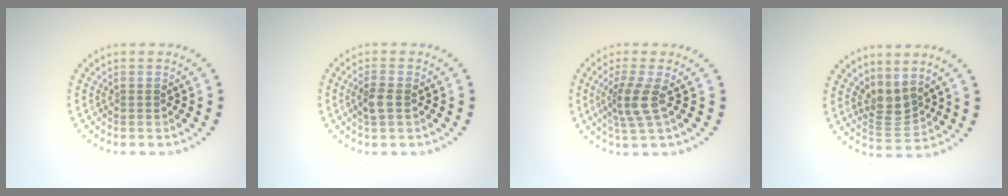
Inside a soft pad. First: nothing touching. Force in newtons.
{"total": 1.9, "press": 1.8, "slide": 0.6}
{"total": 2.9, "press": 2.2, "slide": 1.8}
{"total": 2.6, "press": 2.0, "slide": 1.6}